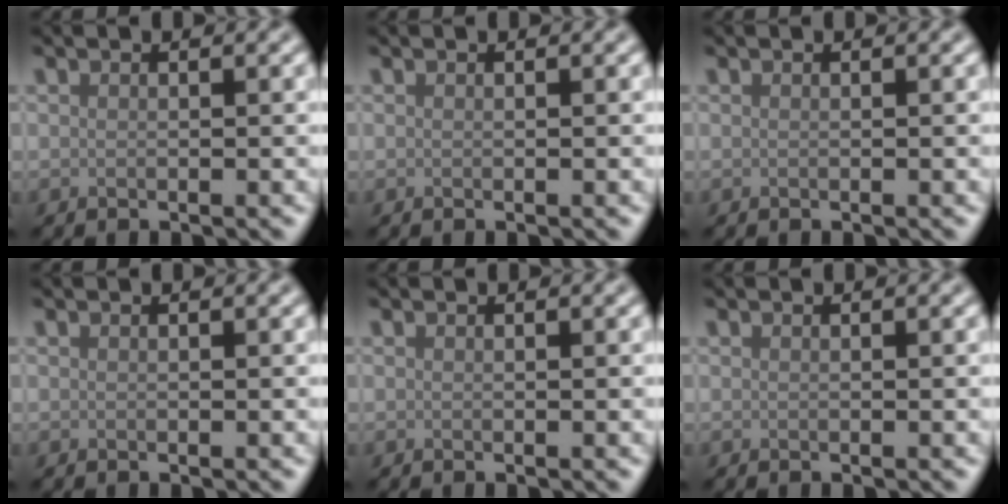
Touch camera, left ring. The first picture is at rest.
{"total": 0.0}
{"total": 0.0}
{"total": 0.0}
{"total": 0.0}
{"total": 0.0}